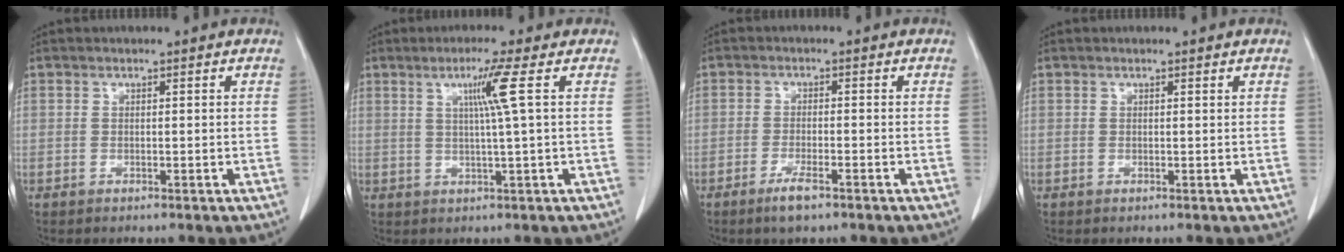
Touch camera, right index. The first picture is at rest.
{"total": 5.0, "force": [1.5, -1.6, 4.5], "torque": [-0.084, -0.003, 0.028]}
{"total": 3.5, "force": [-2.3, 0.6, 2.6], "torque": [-0.048, -0.003, -0.041]}
{"total": 0.0}